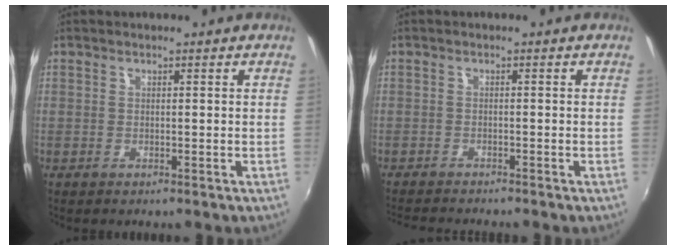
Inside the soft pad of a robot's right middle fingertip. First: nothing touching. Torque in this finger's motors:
{"motor_torque": [0.98, -1.16, 0.06, 0.06]}